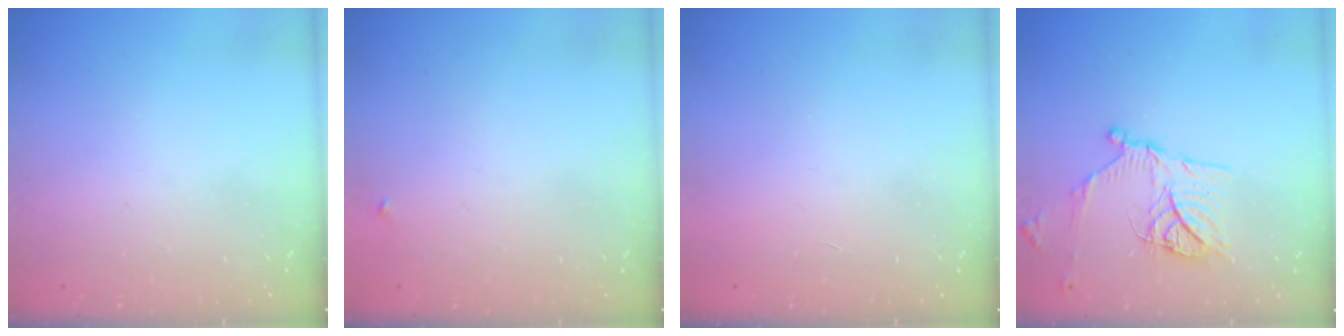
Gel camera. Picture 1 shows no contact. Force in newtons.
{"total": 2.3, "press": 2.3, "slide": 0.2}
{"total": 1.7, "press": 1.7, "slide": 0.1}
{"total": 15.6, "press": 15.5, "slide": 1.4}